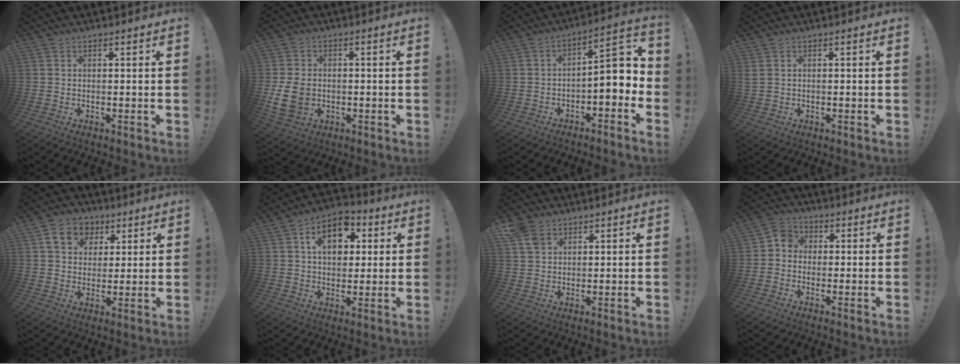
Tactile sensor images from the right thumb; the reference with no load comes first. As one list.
[{"total": 9.8, "force": [-1.3, 7.4, 6.3], "torque": [-0.124, 0.003, -0.018]}, {"total": 8.8, "force": [-0.8, 3.2, 8.1], "torque": [-0.112, -0.004, -0.019]}, {"total": 1.2, "force": [0.6, 0.7, 0.8], "torque": [-0.018, 0.003, 0.011]}, {"total": 10.8, "force": [4.6, 8.7, 4.4], "torque": [-0.071, -0.008, 0.093]}, {"total": 12.0, "force": [3.5, 8.6, 7.6], "torque": [-0.113, 0.006, 0.064]}, {"total": 5.4, "force": [3.3, 3.5, 2.5], "torque": [-0.047, -0.011, 0.065]}, {"total": 4.7, "force": [-1.1, 4.2, 1.8], "torque": [-0.033, 0.020, -0.017]}]